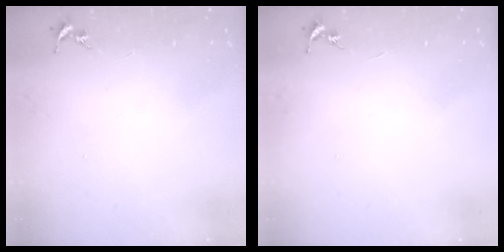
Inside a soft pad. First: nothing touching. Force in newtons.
{"total": 0.0}